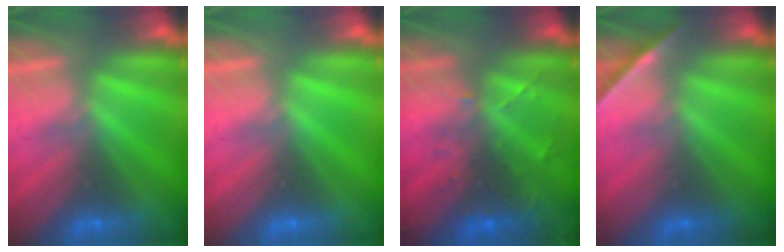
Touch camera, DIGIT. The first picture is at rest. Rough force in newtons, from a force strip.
{"total": 0.0}
{"total": 8.6}
{"total": 1.6}